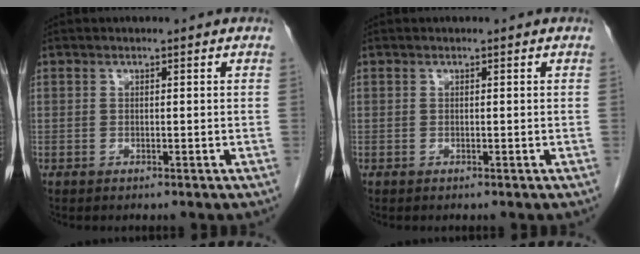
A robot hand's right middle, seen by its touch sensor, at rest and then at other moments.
{"total": 0.0}